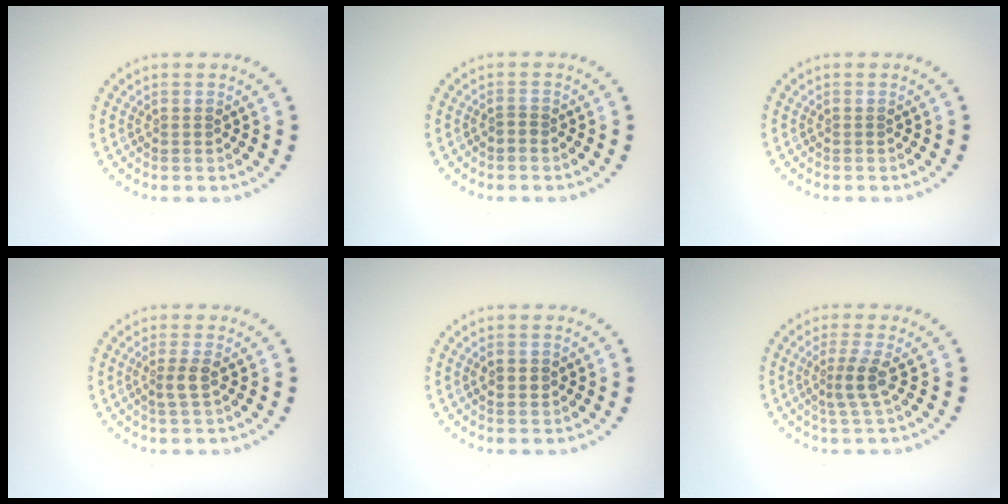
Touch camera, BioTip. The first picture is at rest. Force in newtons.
{"total": 0.6, "press": 0.2, "slide": 0.5}
{"total": 0.0}
{"total": 1.6, "press": 1.3, "slide": 0.9}
{"total": 1.9, "press": 1.9, "slide": 0.1}
{"total": 2.4, "press": 1.7, "slide": 1.7}